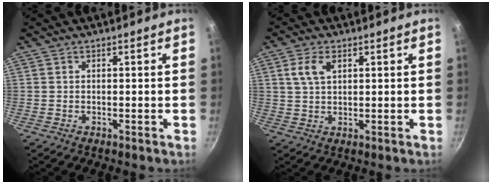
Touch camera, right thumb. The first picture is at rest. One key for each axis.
{"total": 4.7, "fx": 1.9, "fy": 2.7, "fz": 3.4, "tx": -0.069, "ty": -0.001, "tz": 0.038}